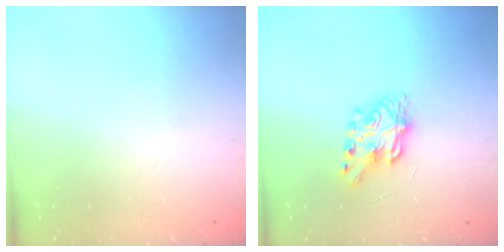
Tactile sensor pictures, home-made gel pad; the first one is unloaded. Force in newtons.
{"total": 7.9, "press": 7.9, "slide": 0.3}